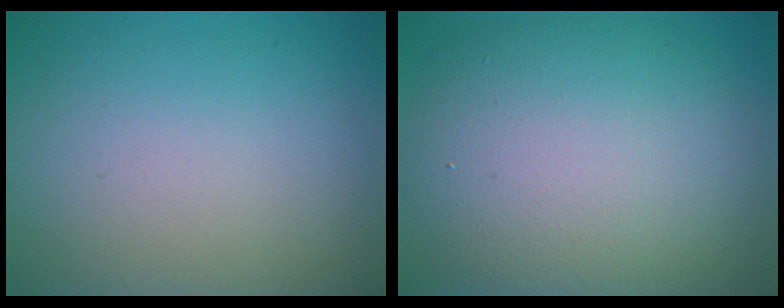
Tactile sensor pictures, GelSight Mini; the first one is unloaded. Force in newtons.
{"total": 11.3, "press": 11.3, "slide": 0.5}